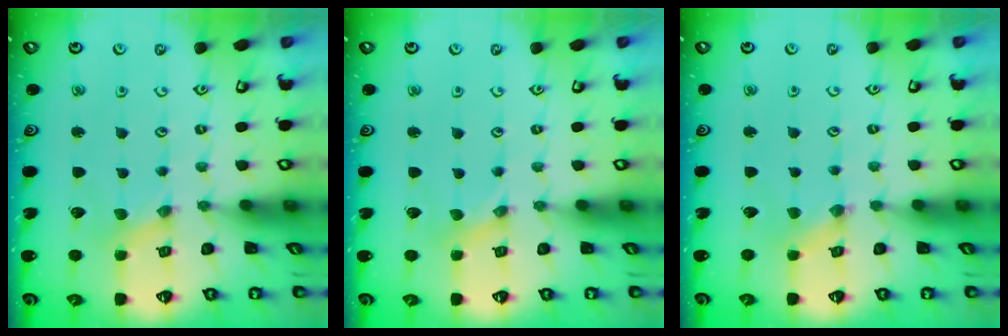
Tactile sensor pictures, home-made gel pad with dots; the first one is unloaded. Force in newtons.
{"total": 0.0}
{"total": 0.6, "press": 0.6, "slide": 0.2}